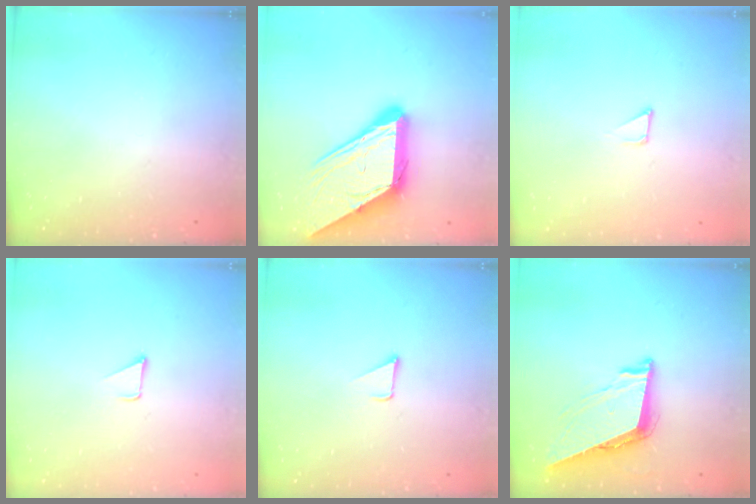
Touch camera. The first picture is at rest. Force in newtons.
{"total": 23.4, "press": 23.3, "slide": 2.5}
{"total": 1.2, "press": 1.2, "slide": 0.0}
{"total": 1.8, "press": 1.7, "slide": 0.1}
{"total": 2.4, "press": 2.4, "slide": 0.2}
{"total": 8.9, "press": 8.5, "slide": 2.7}